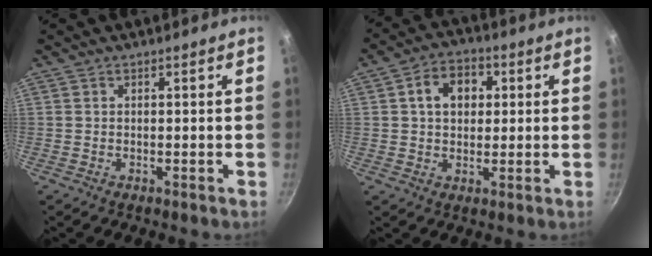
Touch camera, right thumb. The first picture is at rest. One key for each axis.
{"total": 8.1, "fx": 1.9, "fy": 6.1, "fz": 5.0, "tx": -0.054, "ty": 0.010, "tz": 0.021}